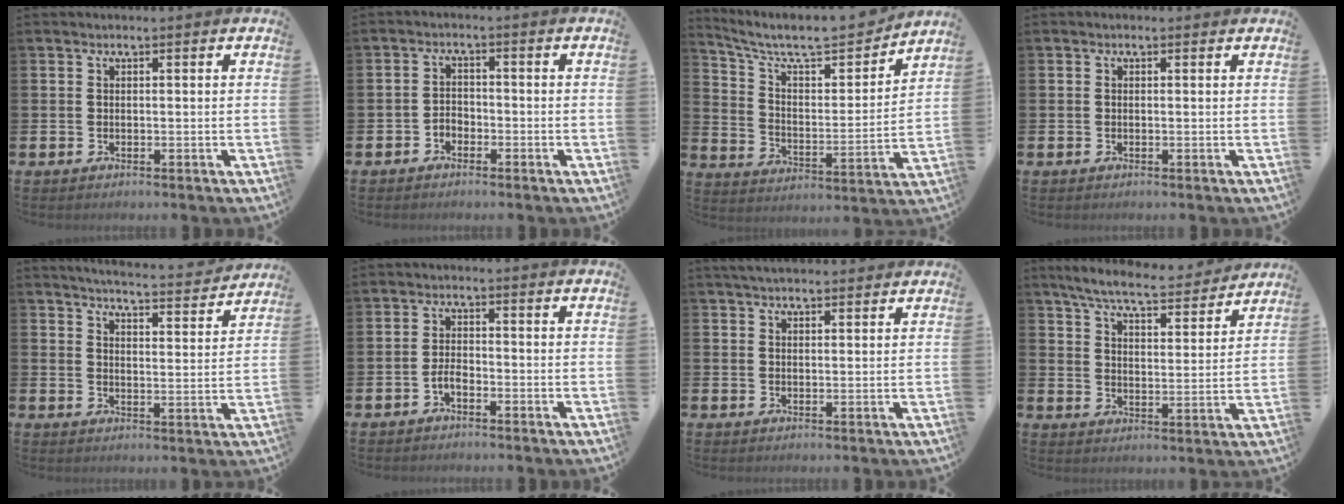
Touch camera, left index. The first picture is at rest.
{"total": 1.9, "force": [-1.5, 1.1, 0.1], "torque": [-0.010, 0.007, -0.033]}
{"total": 8.9, "force": [7.8, 2.5, 3.4], "torque": [-0.100, -0.058, 0.131]}
{"total": 0.0}
{"total": 5.1, "force": [5.1, 0.0, 0.8], "torque": [-0.029, -0.039, 0.086]}
{"total": 1.9, "force": [-1.2, 0.7, 1.3], "torque": [-0.019, 0.000, -0.024]}
{"total": 2.9, "force": [2.7, 0.6, 0.8], "torque": [-0.017, -0.005, 0.050]}
{"total": 7.4, "force": [6.9, 0.7, 2.4], "torque": [-0.068, -0.043, 0.118]}